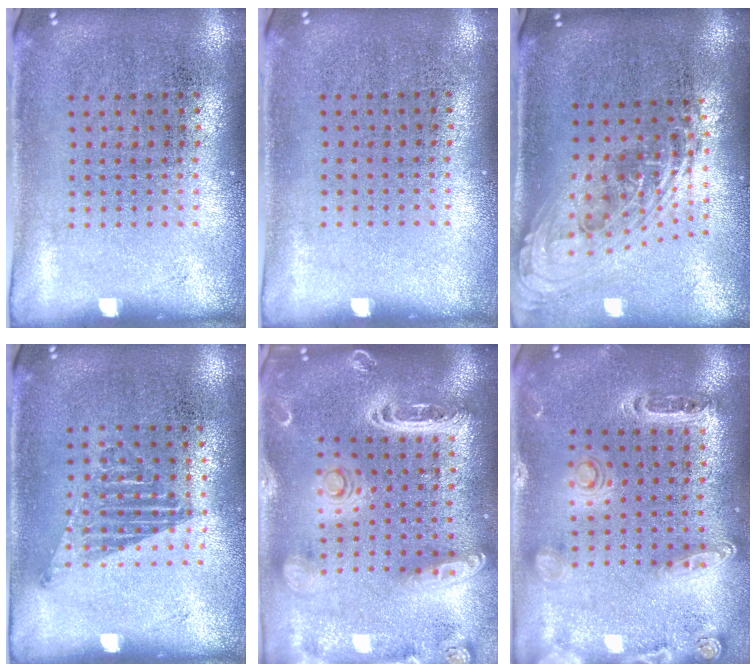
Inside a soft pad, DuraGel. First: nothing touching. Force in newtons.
{"total": 0.0}
{"total": 2.2, "press": 1.6, "slide": 1.5}
{"total": 1.3, "press": 1.0, "slide": 0.8}
{"total": 3.1, "press": 2.6, "slide": 1.6}
{"total": 1.4, "press": 1.4, "slide": 0.3}